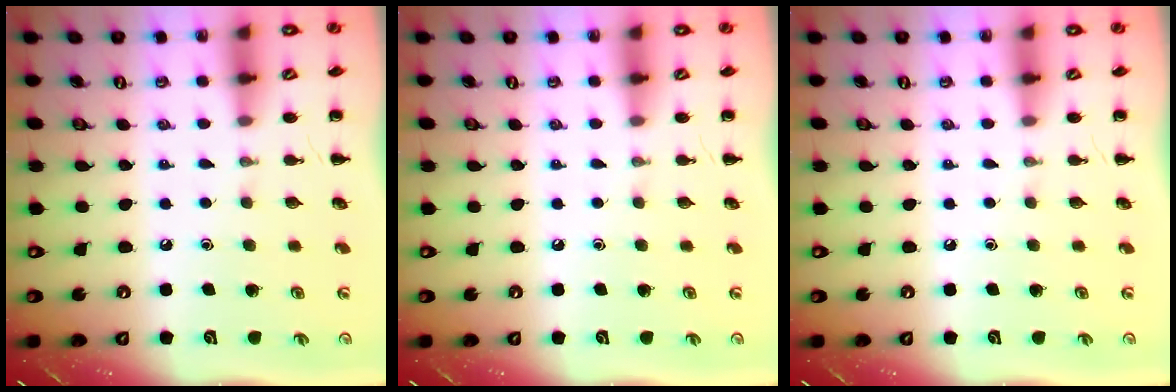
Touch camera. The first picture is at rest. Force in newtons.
{"total": 0.0}
{"total": 0.0}